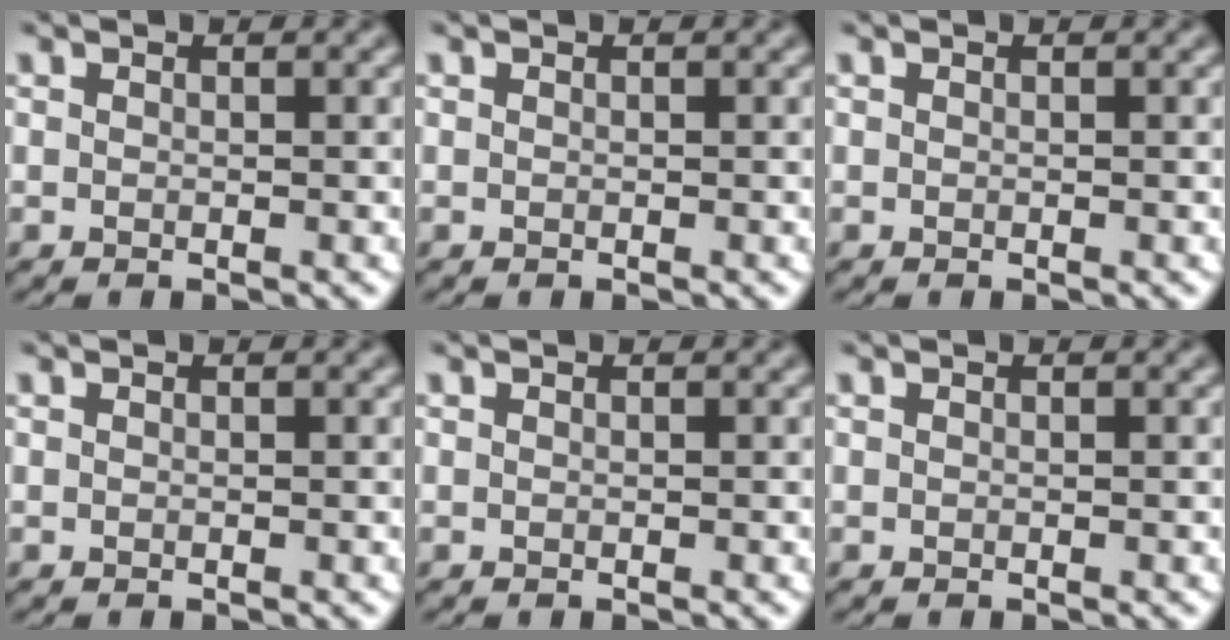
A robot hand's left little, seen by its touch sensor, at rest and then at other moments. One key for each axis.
{"total": 0.0}
{"total": 0.0}
{"total": 0.0}
{"total": 0.0}
{"total": 0.0}